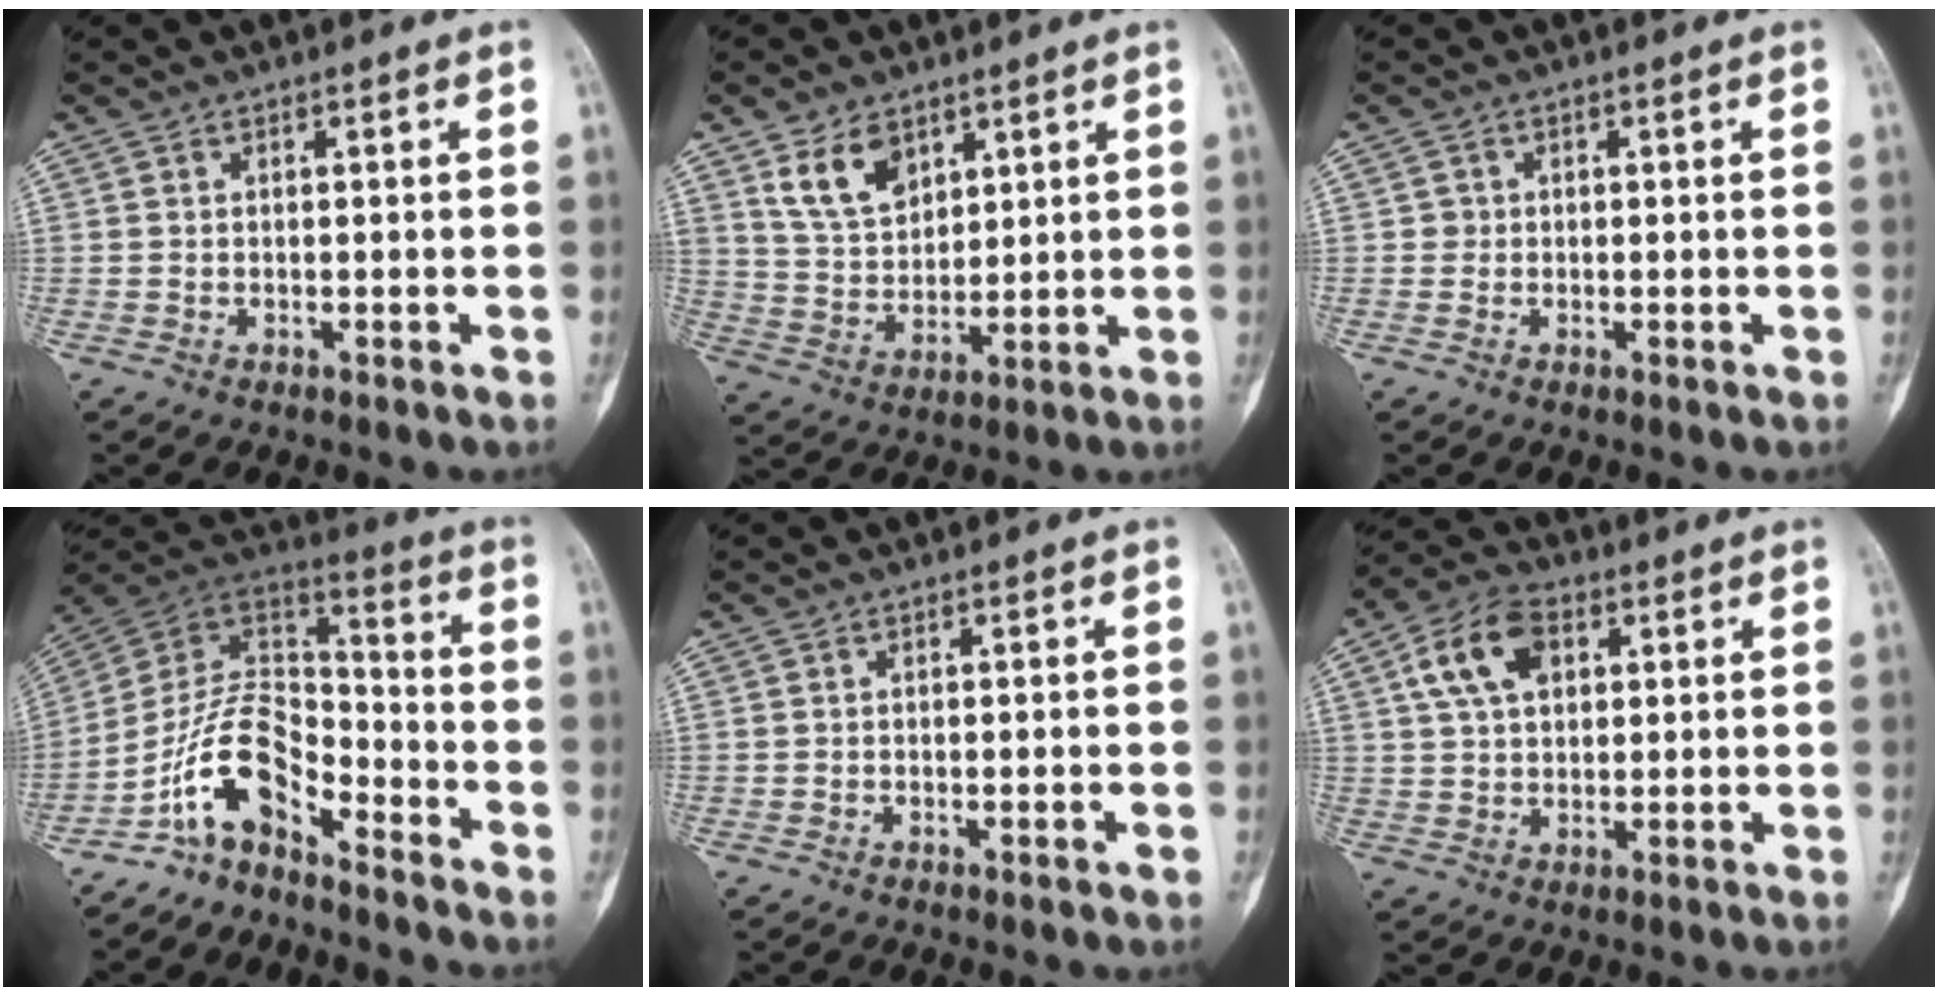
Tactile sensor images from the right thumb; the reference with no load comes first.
{"total": 8.9, "force": [5.2, 5.6, 4.6], "torque": [-0.067, -0.030, 0.108]}
{"total": 1.0, "force": [-0.1, 1.0, 0.1], "torque": [0.005, 0.005, -0.002]}
{"total": 12.7, "force": [-8.3, 6.1, 7.4], "torque": [-0.124, 0.097, -0.166]}
{"total": 1.2, "force": [-0.5, 0.2, 1.1], "torque": [-0.019, 0.001, -0.004]}
{"total": 10.3, "force": [3.5, 6.7, 7.0], "torque": [-0.116, 0.010, 0.057]}